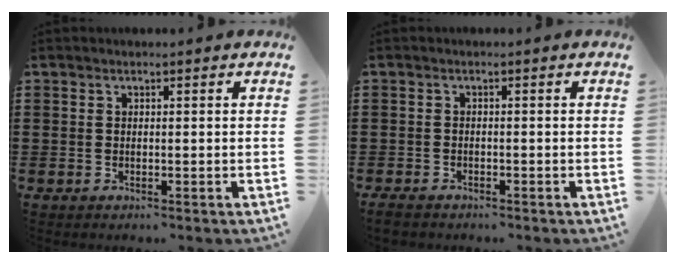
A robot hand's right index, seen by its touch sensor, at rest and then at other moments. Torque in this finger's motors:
{"motor_torque": [-1.03, 1.11, -0.02, -0.03]}